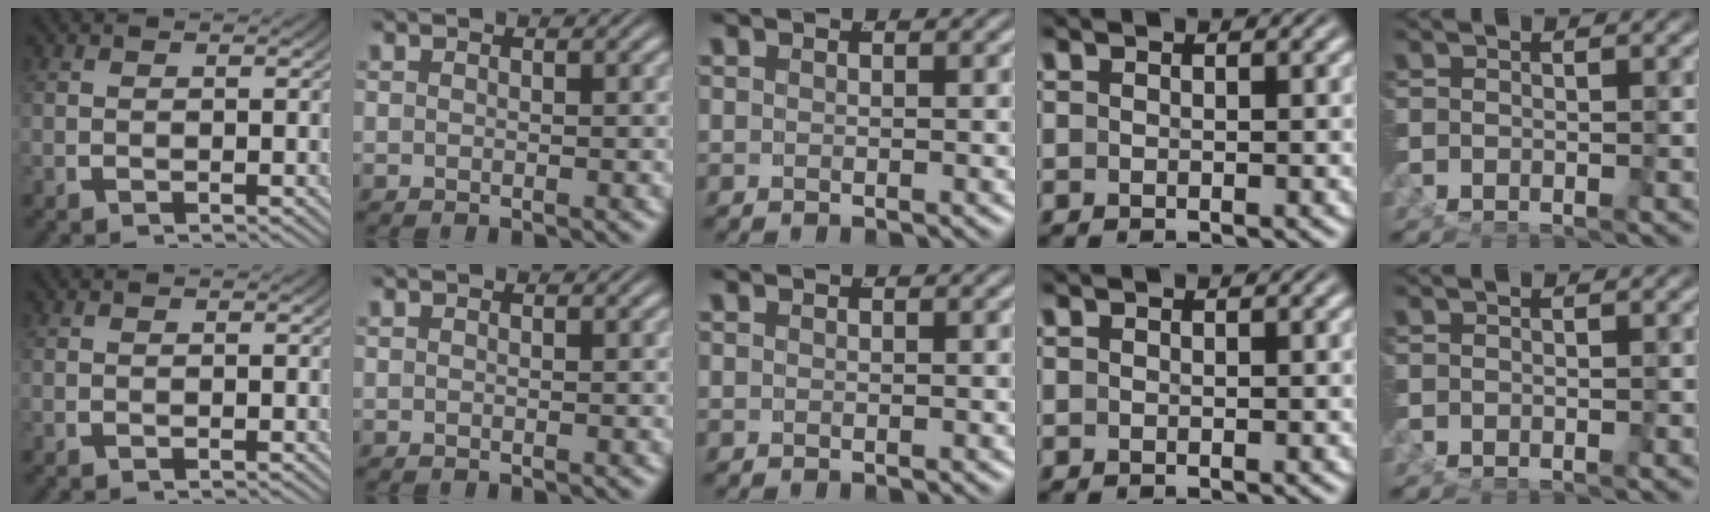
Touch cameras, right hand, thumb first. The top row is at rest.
{}